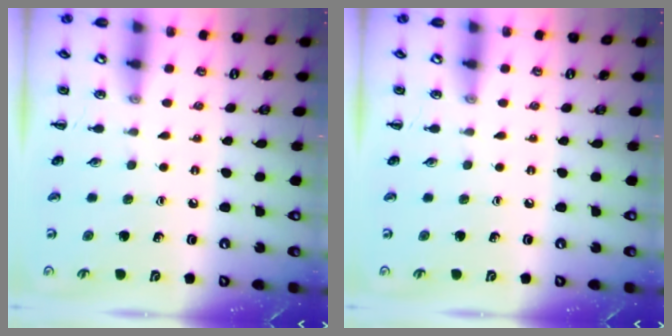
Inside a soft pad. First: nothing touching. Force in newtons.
{"total": 0.0}